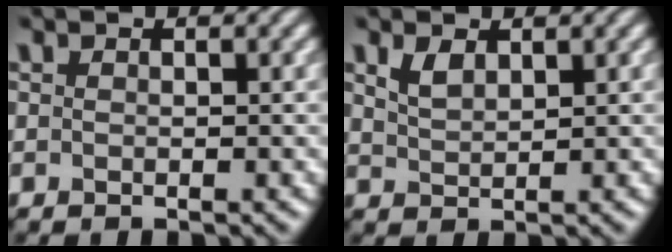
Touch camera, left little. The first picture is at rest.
{"total": 1.7, "force": [1.1, 0.8, 1.0], "torque": [-0.025, 0.000, 0.029]}